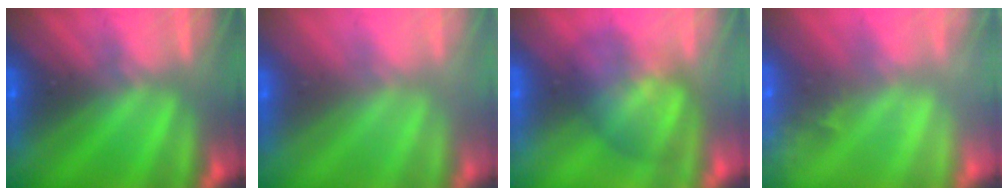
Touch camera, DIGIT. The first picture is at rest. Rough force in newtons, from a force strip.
{"total": 2.4}
{"total": 3.6}
{"total": 2.3}